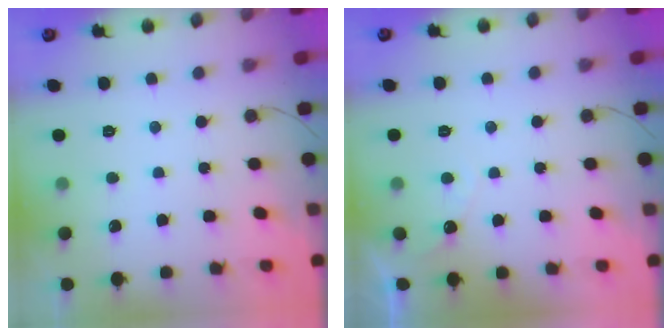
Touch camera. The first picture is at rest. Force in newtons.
{"total": 2.6, "press": 2.6, "slide": 0.1}